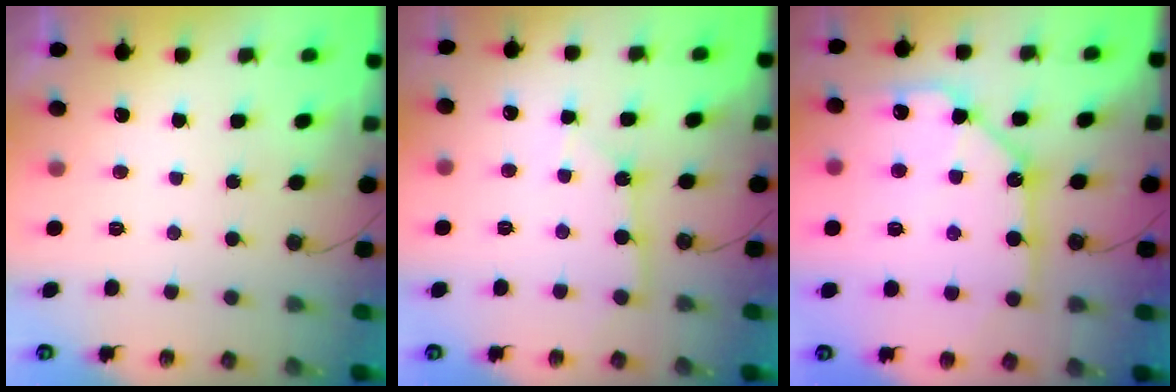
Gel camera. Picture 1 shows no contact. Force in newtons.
{"total": 4.1, "press": 4.0, "slide": 0.4}
{"total": 16.9, "press": 16.8, "slide": 2.1}